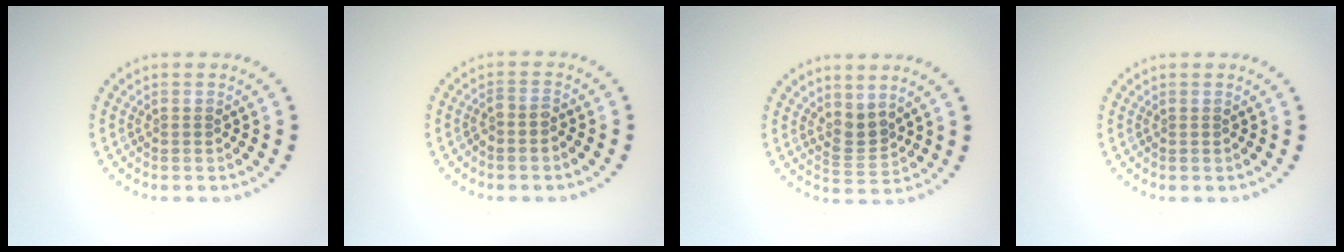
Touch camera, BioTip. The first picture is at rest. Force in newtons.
{"total": 1.1, "press": 0.8, "slide": 0.7}
{"total": 2.2, "press": 1.6, "slide": 1.5}
{"total": 0.0}